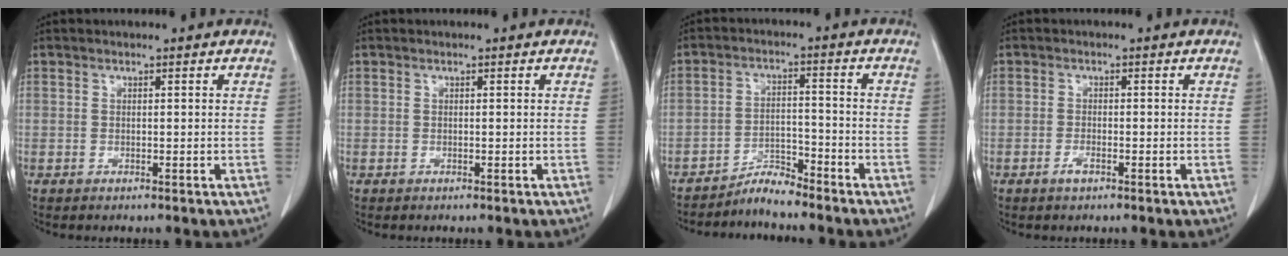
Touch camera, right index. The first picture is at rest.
{"total": 0.0}
{"total": 3.8, "force": [-3.8, 0.2, 0.2], "torque": [0.002, -0.006, -0.068]}
{"total": 1.5, "force": [-0.9, 0.3, 1.1], "torque": [-0.022, 0.000, -0.016]}